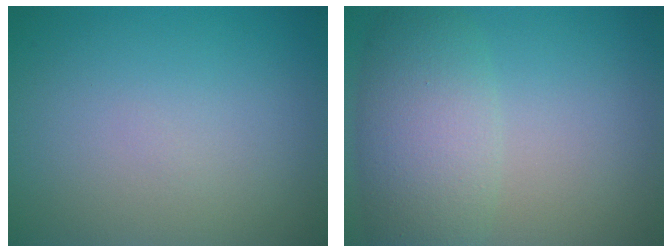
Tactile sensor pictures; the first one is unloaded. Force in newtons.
{"total": 5.6, "press": 5.6, "slide": 0.2}